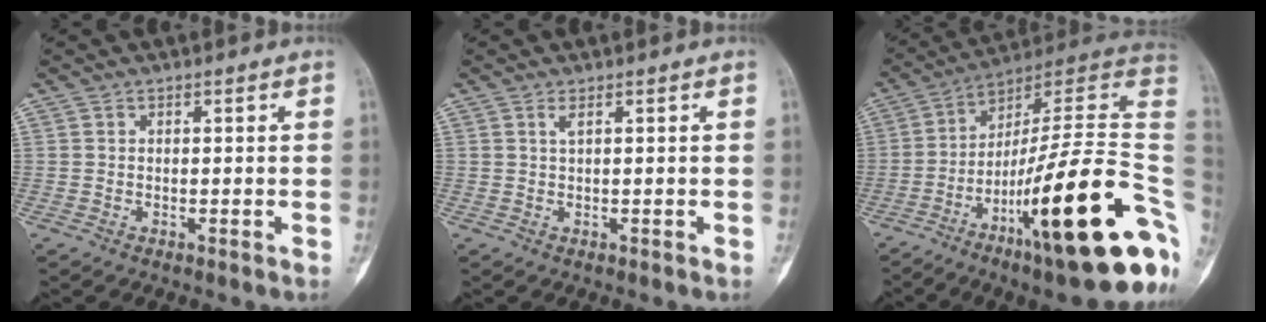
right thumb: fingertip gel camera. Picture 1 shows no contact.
{"total": 0.9, "force": [0.4, 0.1, 0.7], "torque": [-0.016, 0.000, 0.008]}
{"total": 30.6, "force": [-9.2, 6.4, 28.5], "torque": [-0.349, 0.071, -0.144]}